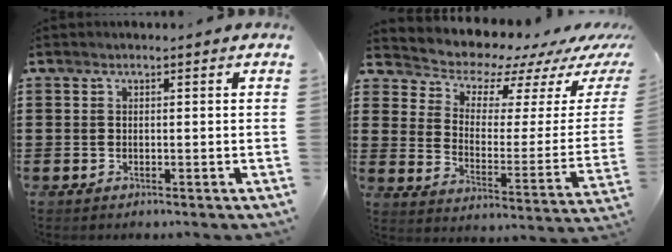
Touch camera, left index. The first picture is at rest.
{"total": 6.8, "force": [6.3, 2.5, 0.5], "torque": [-0.038, -0.062, 0.107]}